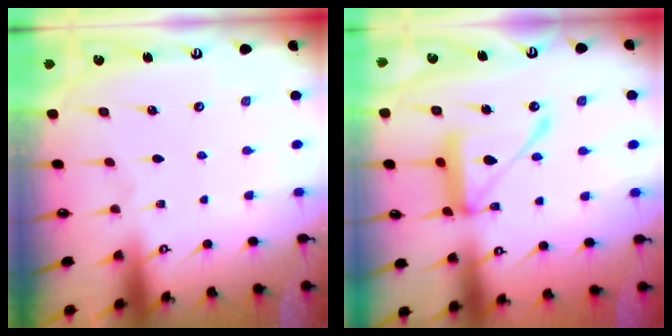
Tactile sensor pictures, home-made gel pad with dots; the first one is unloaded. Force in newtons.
{"total": 15.8, "press": 15.7, "slide": 1.7}